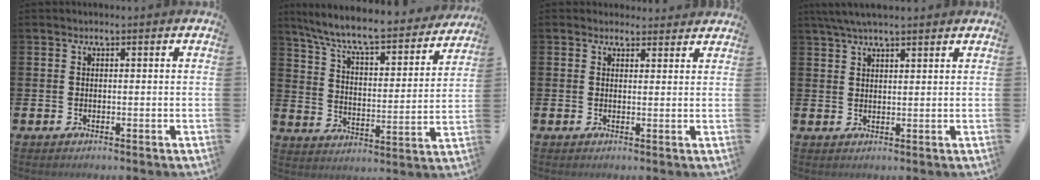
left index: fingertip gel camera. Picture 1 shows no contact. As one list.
[{"total": 8.9, "force": [8.0, 1.3, 3.6], "torque": [-0.099, -0.058, 0.133]}, {"total": 2.2, "force": [2.0, 0.8, -0.1], "torque": [0.009, -0.006, 0.036]}, {"total": 4.4, "force": [3.8, 0.8, 2.1], "torque": [-0.047, -0.005, 0.070]}]